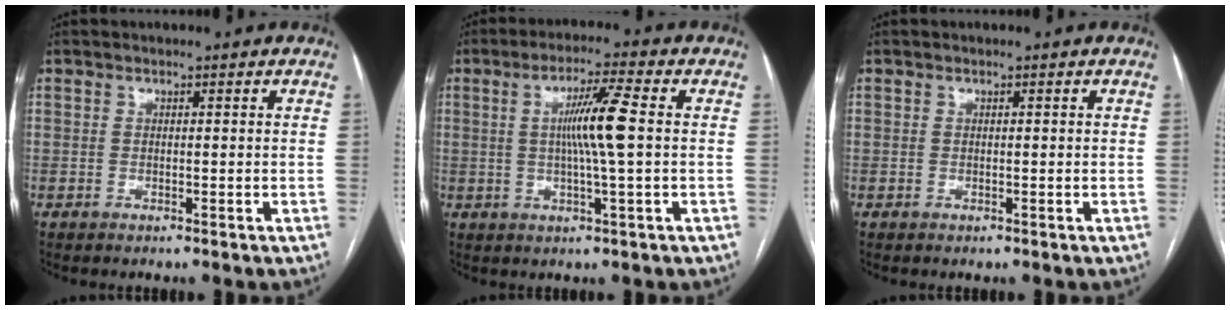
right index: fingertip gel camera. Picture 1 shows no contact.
{"total": 7.7, "force": [0.7, -0.7, 7.7], "torque": [-0.139, 0.000, 0.011]}
{"total": 0.0}